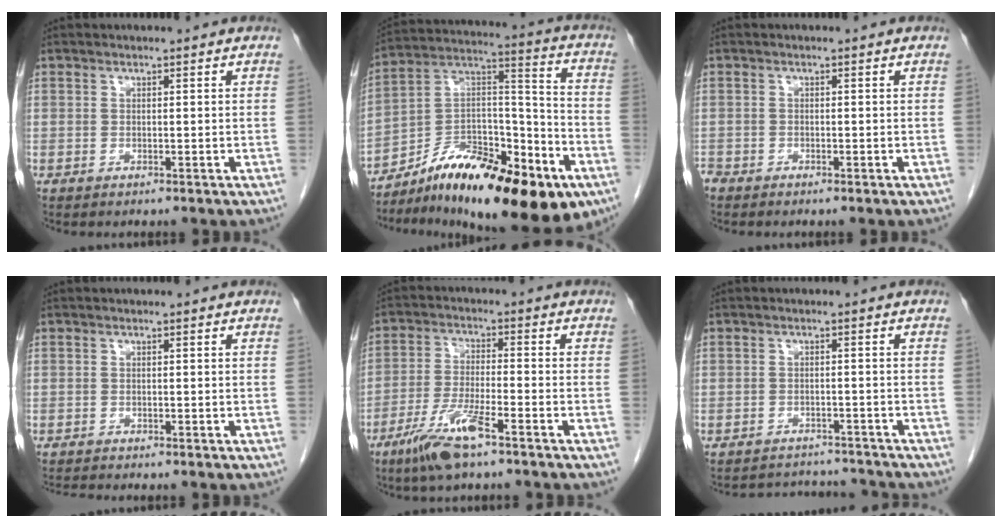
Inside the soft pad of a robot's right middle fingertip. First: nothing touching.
{"total": 23.9, "force": [-14.9, 6.9, 17.4], "torque": [-0.230, 0.023, -0.235]}
{"total": 1.2, "force": [-1.2, 0.3, 0.2], "torque": [-0.006, -0.002, -0.021]}
{"total": 1.2, "force": [-1.2, -0.1, 0.1], "torque": [-0.006, -0.005, -0.021]}
{"total": 8.4, "force": [-5.5, 0.8, 6.3], "torque": [-0.134, -0.015, -0.104]}
{"total": 5.8, "force": [-5.6, 1.2, -0.7], "torque": [0.009, 0.016, -0.076]}